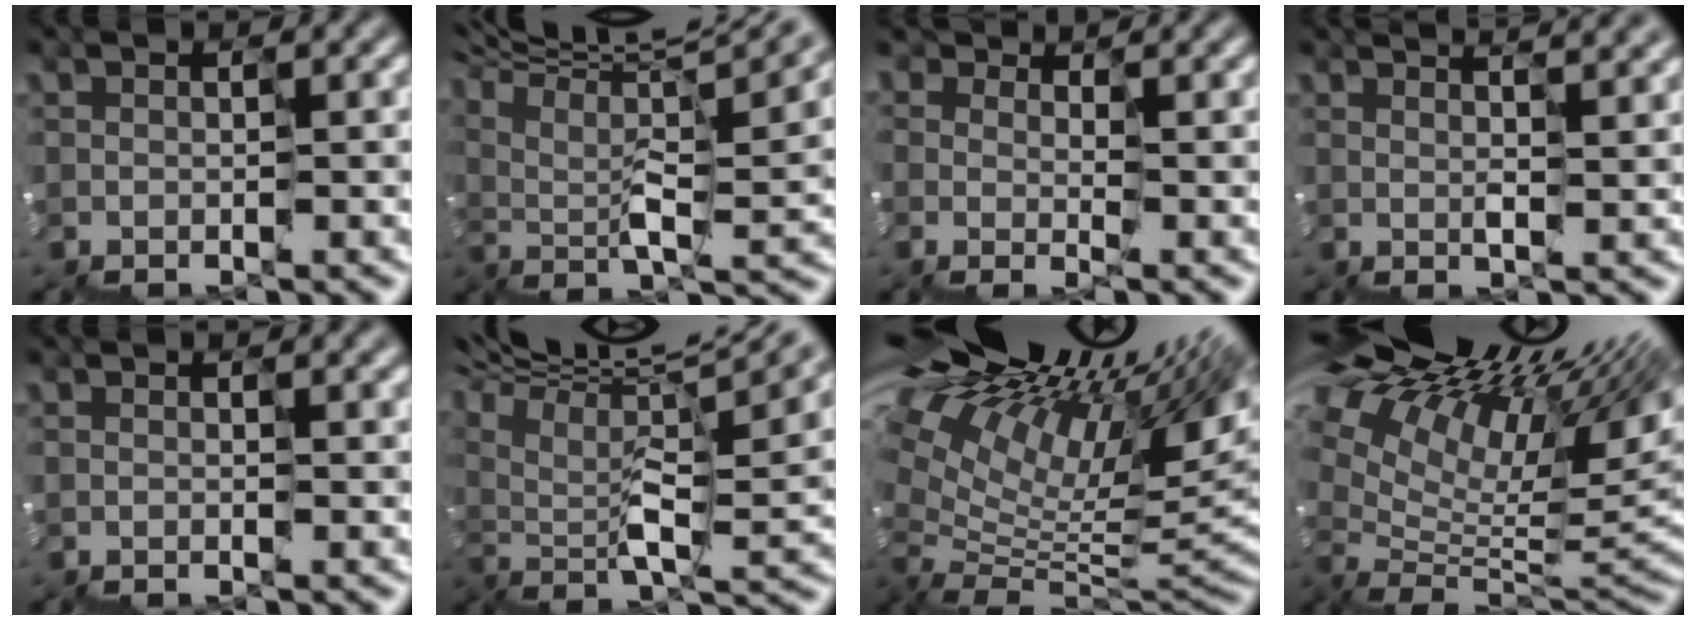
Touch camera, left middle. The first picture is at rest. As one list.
[{"total": 11.5, "force": [9.0, 2.4, 6.8], "torque": [-0.133, 0.021, 0.137]}, {"total": 1.2, "force": [1.2, 0.3, -0.2], "torque": [0.010, 0.003, 0.022]}, {"total": 7.2, "force": [4.8, 3.0, 4.5], "torque": [-0.049, 0.057, 0.050]}, {"total": 0.7, "force": [0.4, 0.1, 0.6], "torque": [0.001, 0.004, 0.000]}, {"total": 13.0, "force": [9.6, 2.8, 8.3], "torque": [-0.171, 0.025, 0.144]}, {"total": 15.3, "force": [9.2, 5.3, 11.0], "torque": [-0.165, 0.051, 0.172]}, {"total": 13.9, "force": [9.9, 5.0, 8.5], "torque": [-0.169, 0.044, 0.185]}]